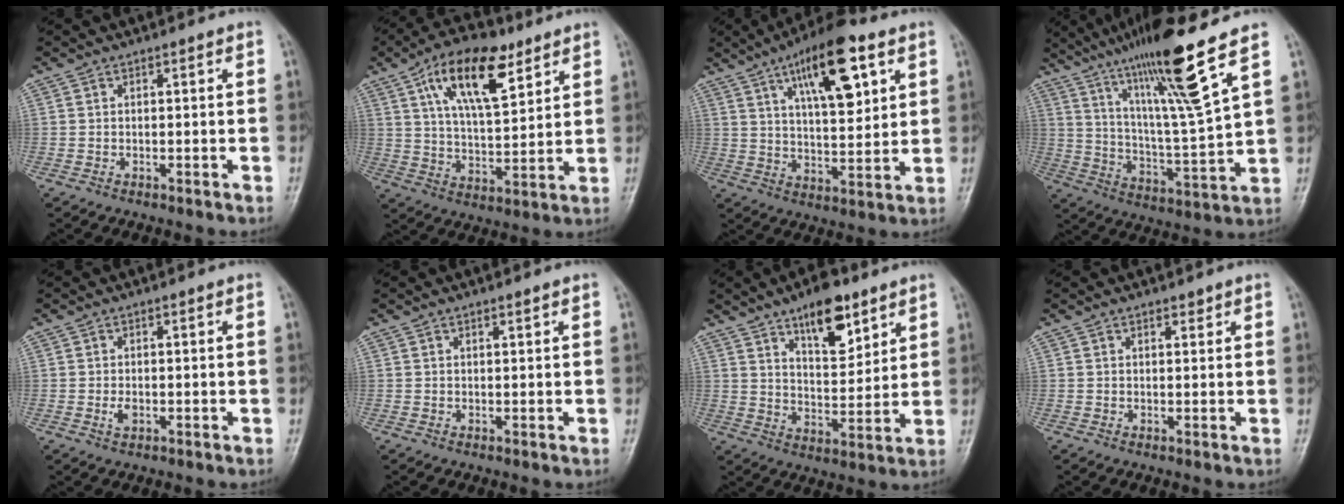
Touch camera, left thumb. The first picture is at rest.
{"total": 16.0, "force": [8.2, 6.9, 11.9], "torque": [-0.172, -0.027, 0.143]}
{"total": 16.3, "force": [7.8, 5.9, 13.0], "torque": [-0.179, -0.027, 0.125]}
{"total": 18.3, "force": [11.4, 0.4, 14.3], "torque": [-0.237, -0.058, 0.199]}
{"total": 1.8, "force": [-0.3, 1.1, 1.4], "torque": [-0.024, -0.002, -0.005]}
{"total": 0.8, "force": [0.6, 0.2, 0.6], "torque": [-0.010, -0.003, 0.012]}
{"total": 11.7, "force": [7.3, 4.8, 7.7], "torque": [-0.094, -0.047, 0.122]}
{"total": 1.4, "force": [1.0, 0.6, 0.7], "torque": [-0.004, -0.006, 0.014]}